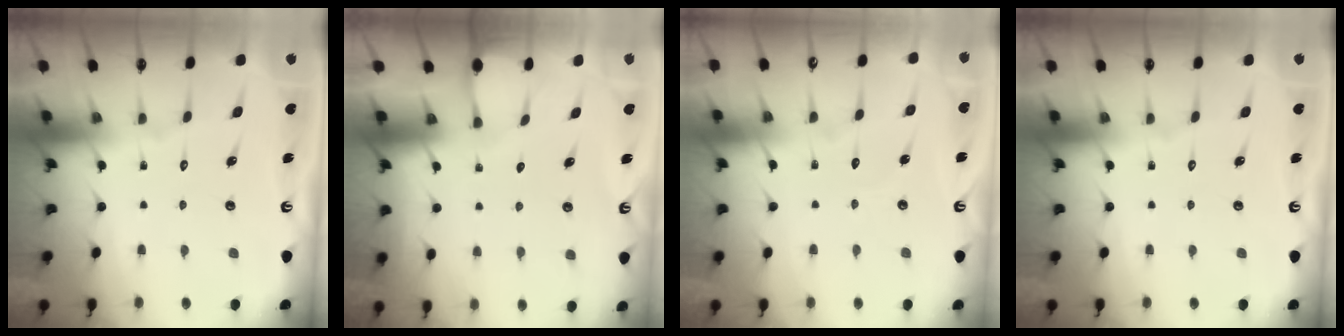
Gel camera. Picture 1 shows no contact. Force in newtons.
{"total": 2.7, "press": 2.7, "slide": 0.3}
{"total": 3.7, "press": 3.7, "slide": 0.3}
{"total": 0.0}